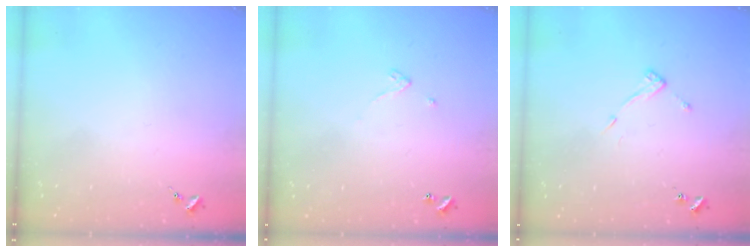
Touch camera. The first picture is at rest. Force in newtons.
{"total": 2.4, "press": 2.4, "slide": 0.2}
{"total": 7.5, "press": 7.5, "slide": 0.5}